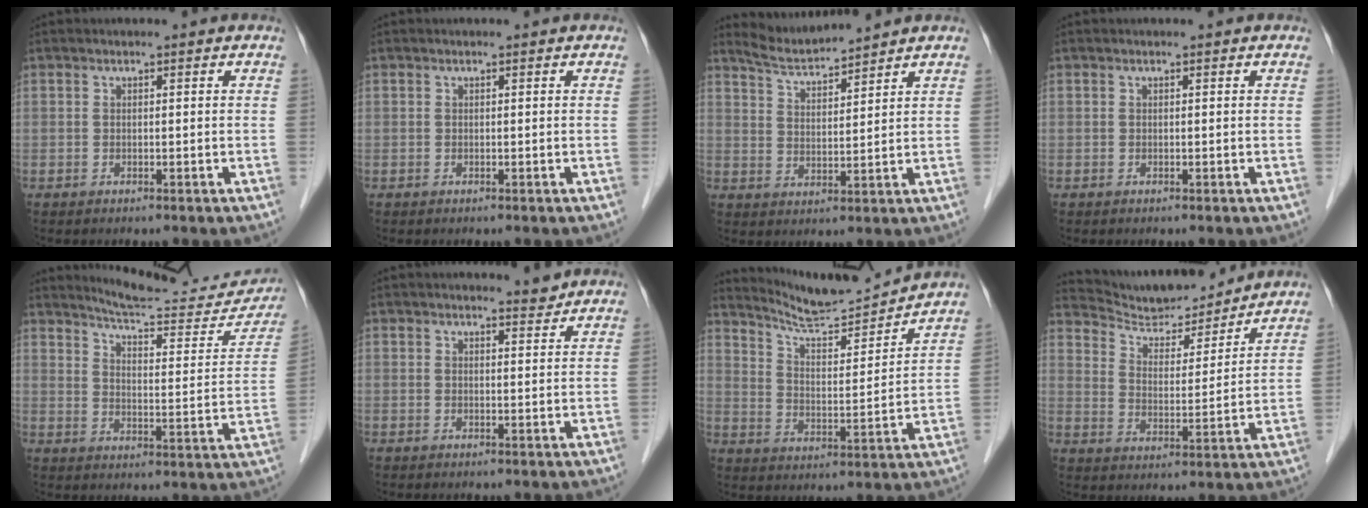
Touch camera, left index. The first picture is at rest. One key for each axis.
{"total": 0.0}
{"total": 5.6, "fx": 5.6, "fy": -0.4, "fz": 0.5, "tx": -0.020, "ty": 0.006, "tz": 0.112}
{"total": 0.0}
{"total": 17.2, "fx": 16.6, "fy": 2.0, "fz": 4.3, "tx": -0.051, "ty": -0.054, "tz": 0.208}
{"total": 2.2, "fx": 2.2, "fy": 0.0, "fz": 0.2, "tx": -0.005, "ty": -0.005, "tz": 0.030}
{"total": 11.9, "fx": 11.6, "fy": -0.9, "fz": 2.3, "tx": -0.048, "ty": -0.005, "tz": 0.193}
{"total": 13.3, "fx": 12.8, "fy": 1.7, "fz": 3.2, "tx": -0.059, "ty": 0.000, "tz": 0.212}